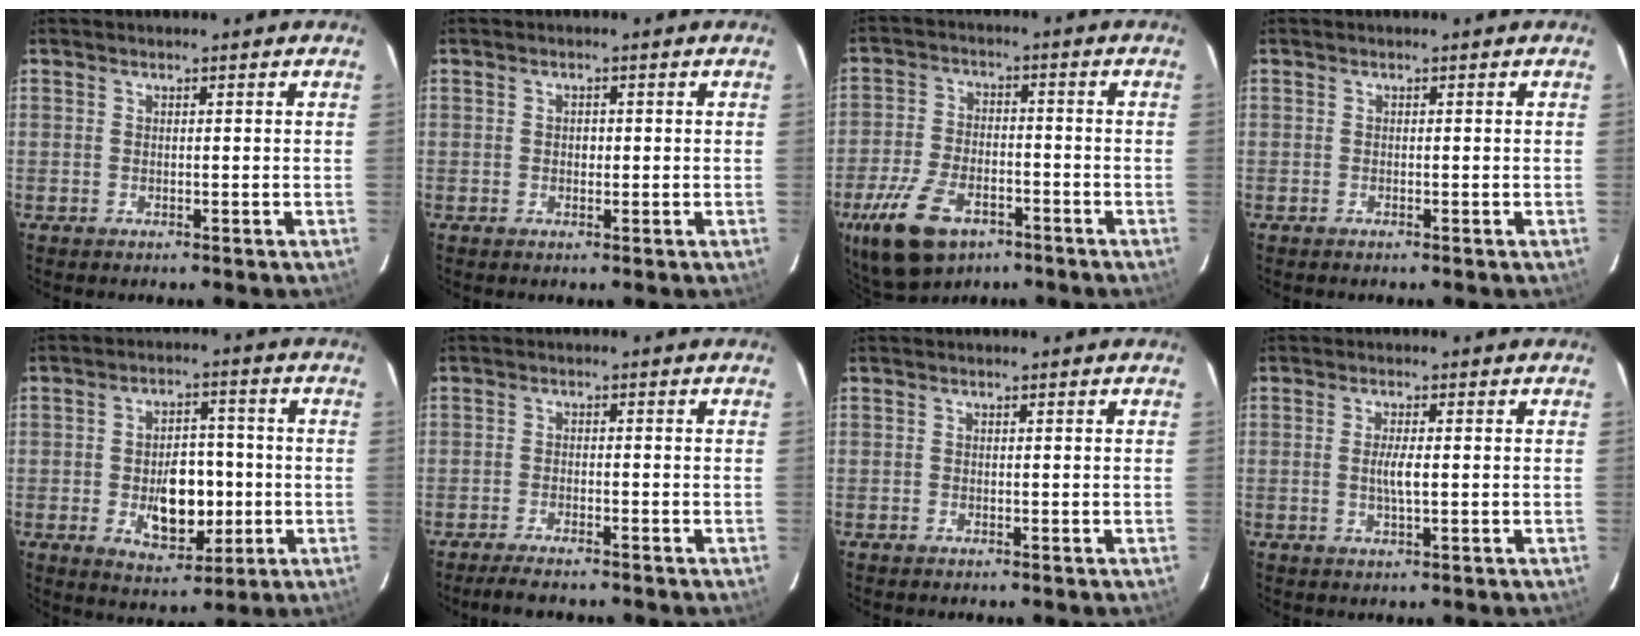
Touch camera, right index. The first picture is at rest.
{"total": 1.2, "force": [-0.1, 1.0, 0.6], "torque": [-0.008, 0.004, -0.003]}
{"total": 14.5, "force": [-8.3, 7.8, 8.9], "torque": [-0.204, -0.020, -0.147]}
{"total": 0.0}
{"total": 10.3, "force": [-1.9, 6.3, 7.9], "torque": [-0.138, 0.007, -0.014]}
{"total": 5.2, "force": [-4.5, 0.7, 2.4], "torque": [-0.058, -0.015, -0.080]}
{"total": 0.0}
{"total": 3.0, "force": [-0.2, 0.4, 2.9], "torque": [-0.055, -0.003, -0.004]}